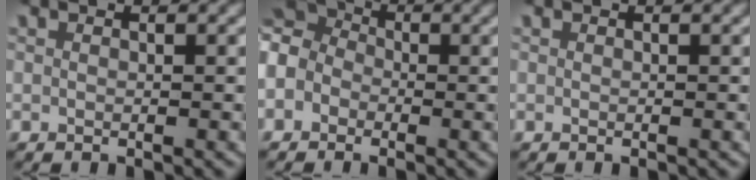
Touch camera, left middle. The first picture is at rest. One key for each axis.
{"total": 7.5, "fx": 0.9, "fy": 6.6, "fz": 3.5, "tx": -0.078, "ty": 0.004, "tz": 0.000}
{"total": 0.0}